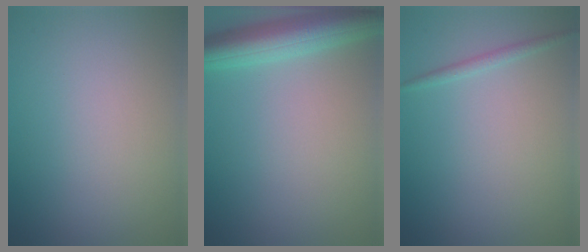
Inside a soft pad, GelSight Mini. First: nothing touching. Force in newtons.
{"total": 5.6, "press": 5.6, "slide": 0.3}
{"total": 0.9, "press": 0.9, "slide": 0.1}